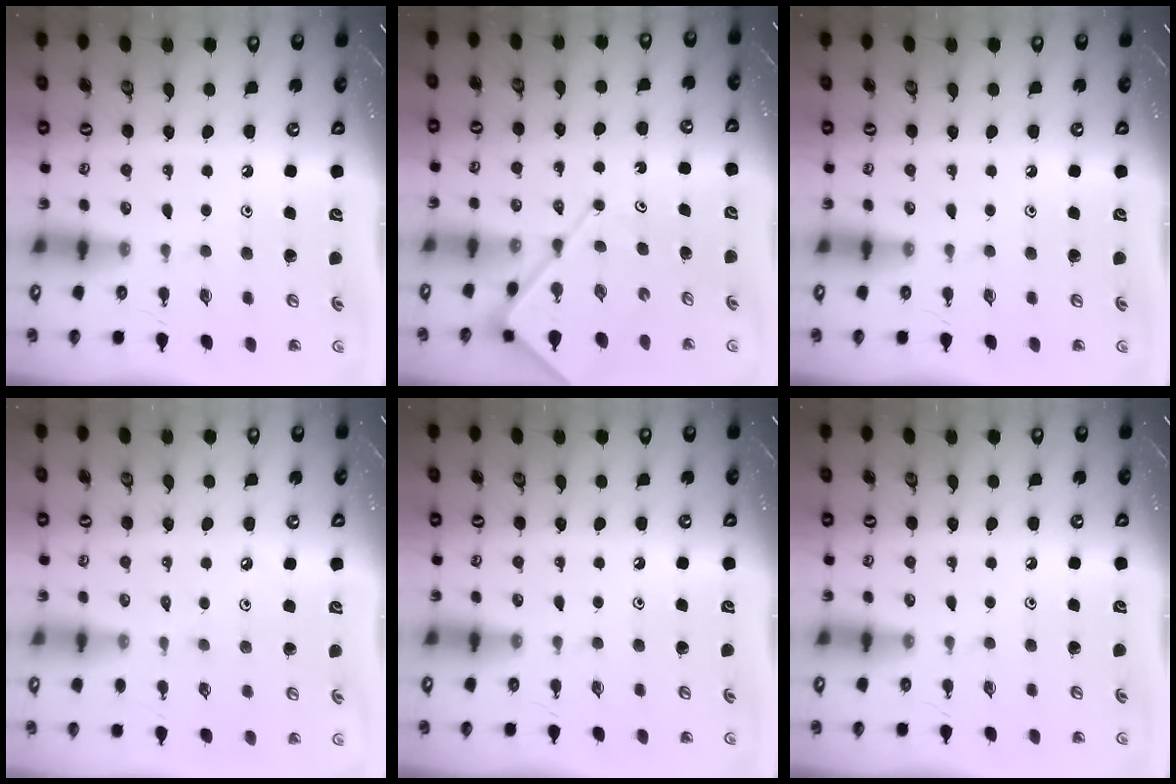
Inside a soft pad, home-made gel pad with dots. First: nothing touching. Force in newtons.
{"total": 8.6, "press": 8.6, "slide": 1.0}
{"total": 0.0}
{"total": 1.9, "press": 1.8, "slide": 0.5}
{"total": 0.0}
{"total": 0.0}